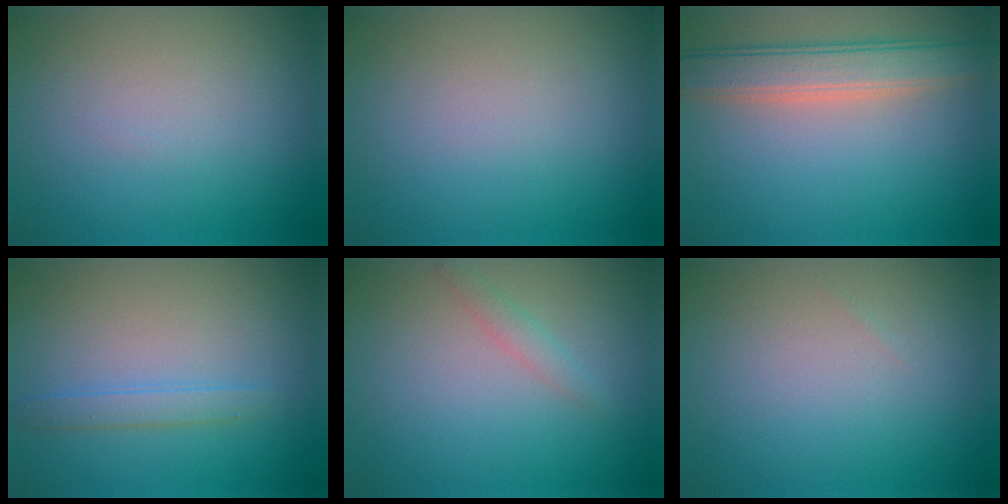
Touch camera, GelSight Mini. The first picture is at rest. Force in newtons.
{"total": 0.0}
{"total": 5.0, "press": 5.0, "slide": 0.5}
{"total": 1.6, "press": 1.6, "slide": 0.0}
{"total": 1.3, "press": 1.3, "slide": 0.0}
{"total": 0.0}